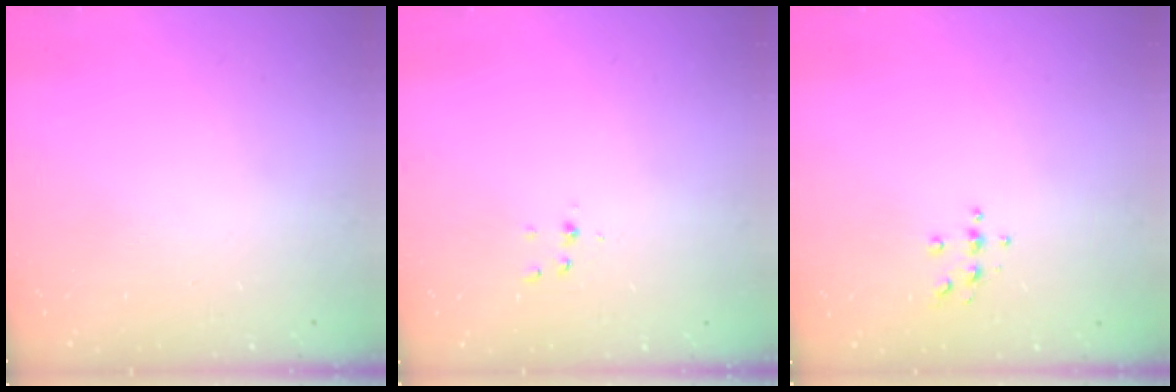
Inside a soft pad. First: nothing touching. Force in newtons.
{"total": 4.4, "press": 4.3, "slide": 0.4}
{"total": 3.9, "press": 3.8, "slide": 0.4}